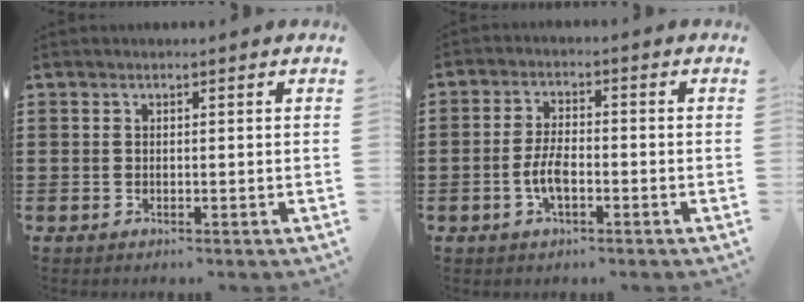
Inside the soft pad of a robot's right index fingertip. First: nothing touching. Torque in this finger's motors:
{"motor_torque": [2.14, 0.00, 0.27, 0.01]}